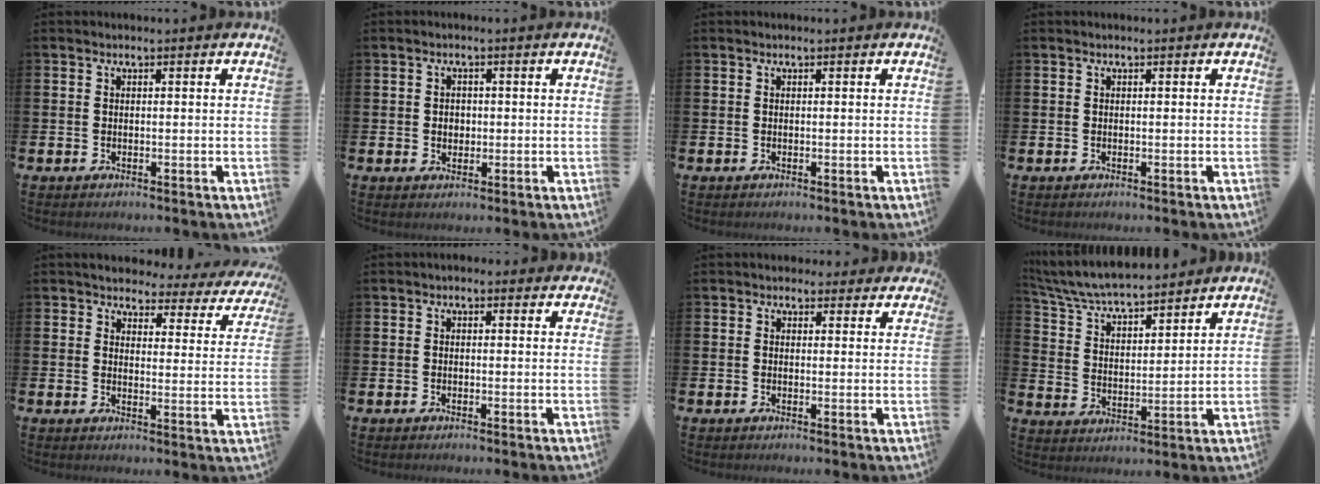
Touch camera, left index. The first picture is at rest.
{"total": 1.7, "force": [0.1, 1.5, 0.8], "torque": [0.002, 0.002, -0.004]}
{"total": 0.0}
{"total": 0.0}
{"total": 3.1, "force": [2.8, 1.3, 0.3], "torque": [-0.018, -0.027, 0.041]}
{"total": 0.6, "force": [0.1, 0.6, 0.3], "torque": [0.001, 0.005, -0.002]}
{"total": 2.2, "force": [1.9, 1.2, 0.0], "torque": [0.016, -0.005, 0.028]}
{"total": 6.6, "force": [6.4, 0.7, 1.5], "torque": [-0.060, -0.044, 0.111]}